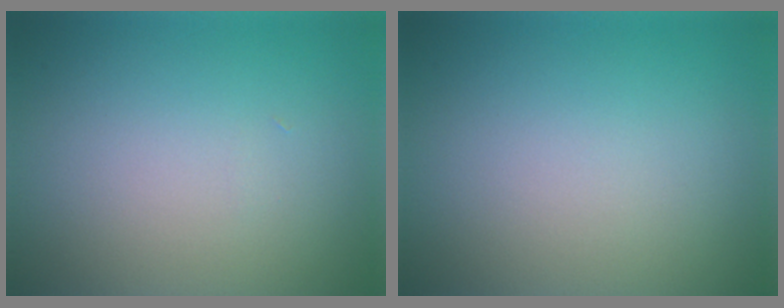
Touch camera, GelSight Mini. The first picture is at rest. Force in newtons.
{"total": 0.0}